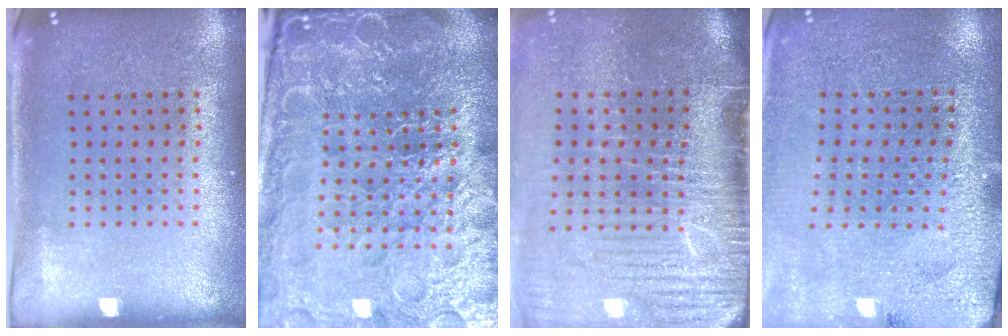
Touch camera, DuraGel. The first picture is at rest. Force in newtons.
{"total": 6.9, "press": 6.0, "slide": 3.2}
{"total": 5.1, "press": 4.2, "slide": 2.9}
{"total": 2.9, "press": 2.9, "slide": 0.2}